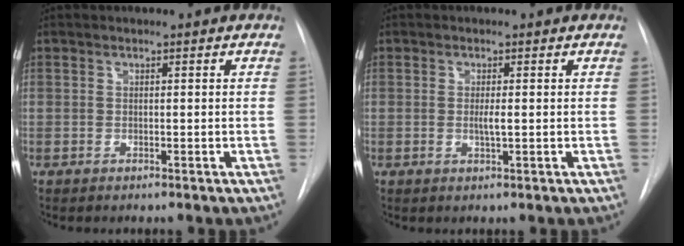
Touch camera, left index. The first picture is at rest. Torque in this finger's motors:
{"motor_torque": [0.46, 0.03, 0.16, 0.05]}